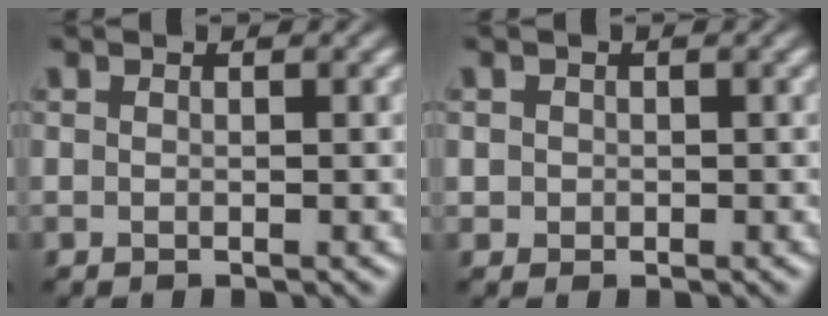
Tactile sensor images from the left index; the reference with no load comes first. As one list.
[{"total": 0.7, "force": [-0.2, 0.7, -0.2], "torque": [0.012, -0.007, -0.002]}]